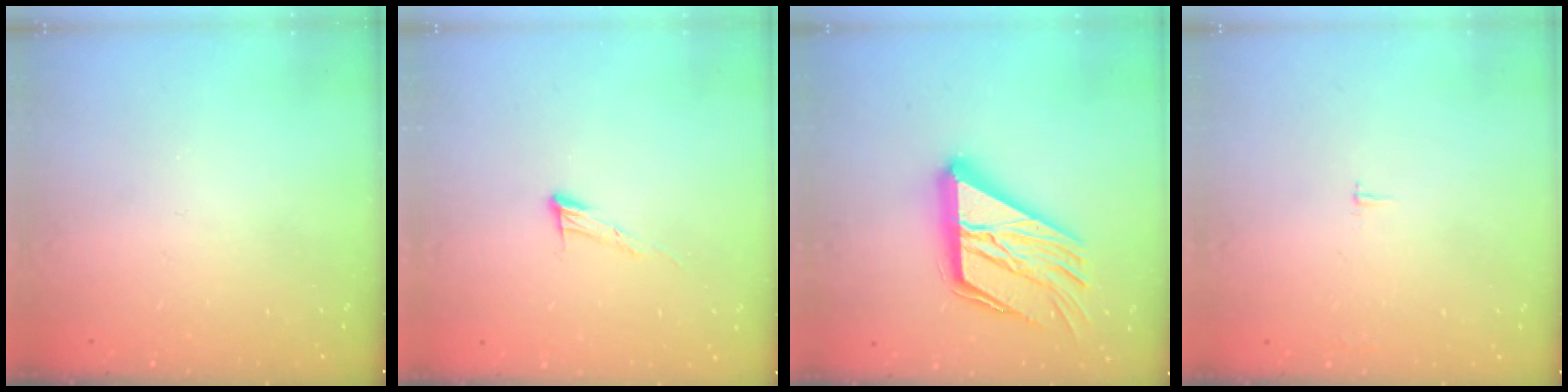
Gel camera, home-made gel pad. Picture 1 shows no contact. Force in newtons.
{"total": 6.4, "press": 6.4, "slide": 0.4}
{"total": 23.5, "press": 23.3, "slide": 2.3}
{"total": 1.8, "press": 1.8, "slide": 0.1}